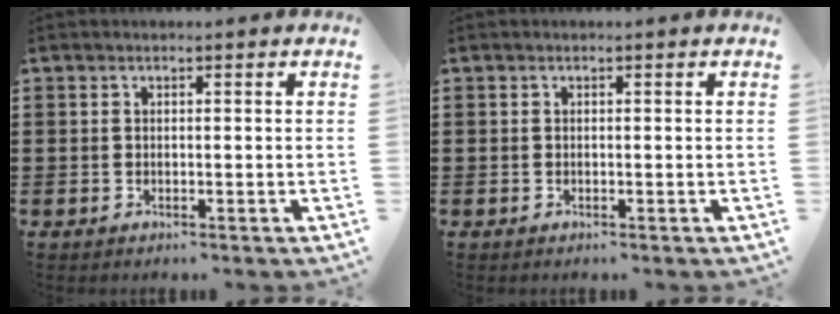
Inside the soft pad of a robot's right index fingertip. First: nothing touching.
{"total": 0.0}